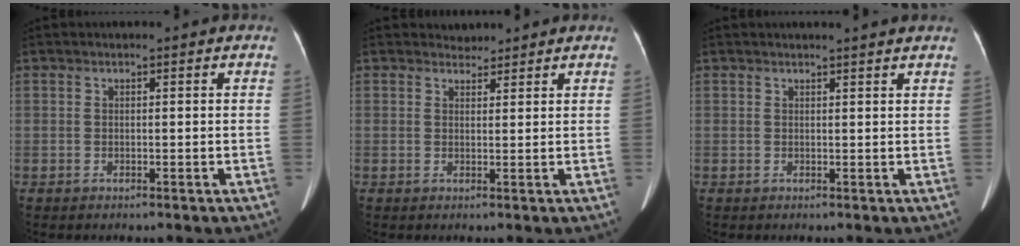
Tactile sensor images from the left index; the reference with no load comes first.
{"total": 1.7, "force": [1.5, 0.7, -0.5], "torque": [0.007, 0.005, 0.021]}
{"total": 4.4, "force": [4.1, -0.3, 1.5], "torque": [-0.020, 0.012, 0.040]}